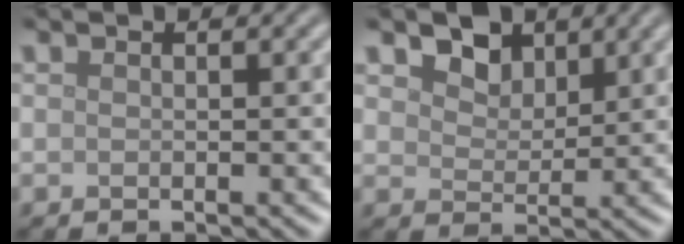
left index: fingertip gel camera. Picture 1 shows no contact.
{"total": 2.9, "force": [2.0, 1.8, 1.2], "torque": [-0.035, -0.004, 0.030]}